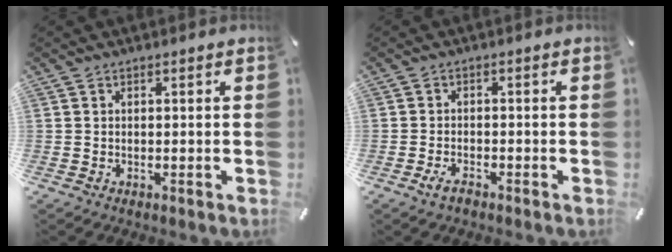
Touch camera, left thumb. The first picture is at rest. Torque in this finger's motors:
{"motor_torque": [-0.02, 0.04, 0.06, -0.06, 0.00]}